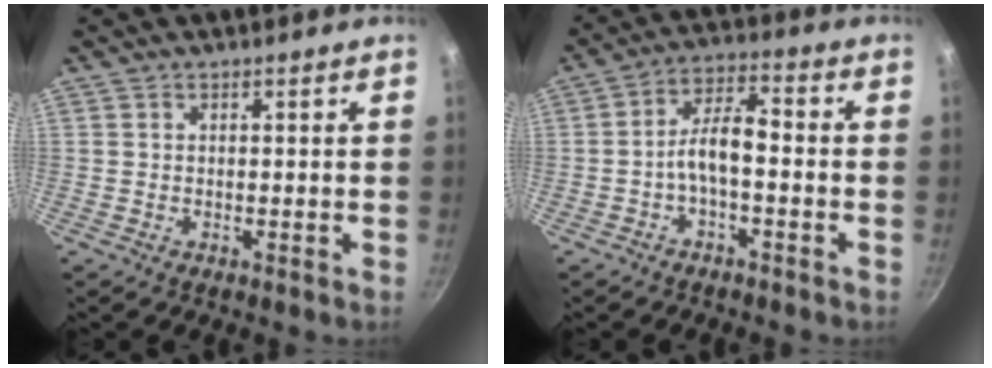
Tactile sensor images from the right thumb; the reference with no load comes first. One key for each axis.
{"total": 7.1, "fx": -1.6, "fy": 3.0, "fz": 6.2, "tx": -0.113, "ty": 0.039, "tz": -0.034}